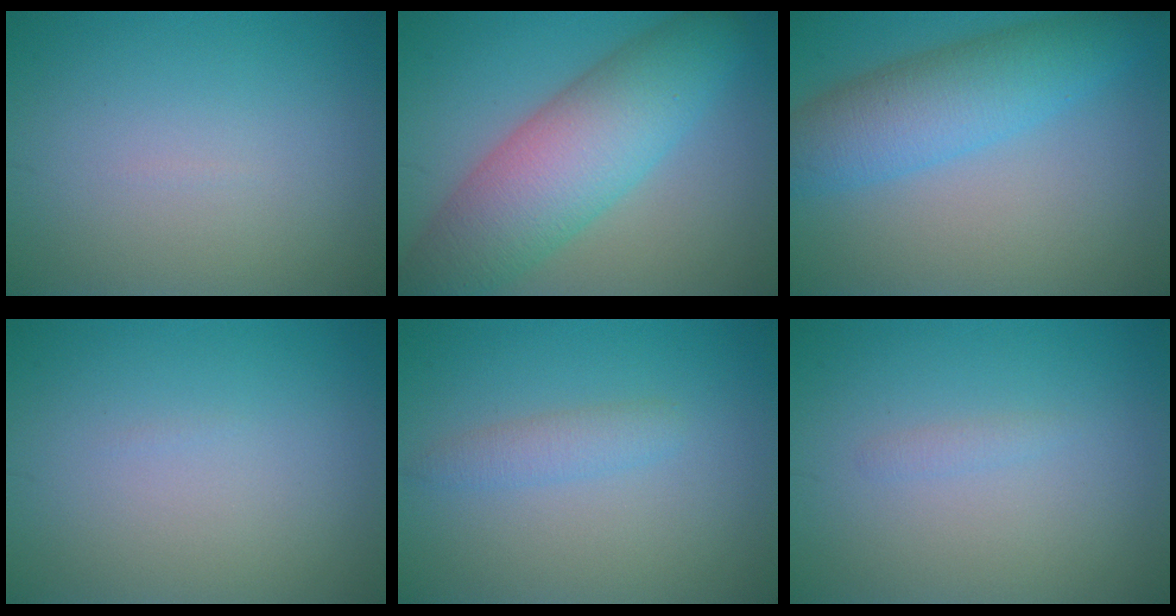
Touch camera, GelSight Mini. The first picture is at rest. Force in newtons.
{"total": 9.2, "press": 9.2, "slide": 0.2}
{"total": 6.5, "press": 6.5, "slide": 0.1}
{"total": 0.0}
{"total": 1.7, "press": 1.7, "slide": 0.1}
{"total": 0.6, "press": 0.6, "slide": 0.1}